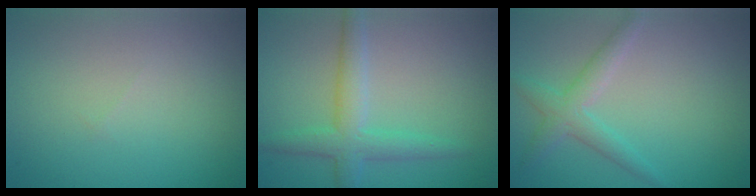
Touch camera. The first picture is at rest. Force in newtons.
{"total": 3.5, "press": 3.5, "slide": 0.1}
{"total": 2.6, "press": 2.6, "slide": 0.1}